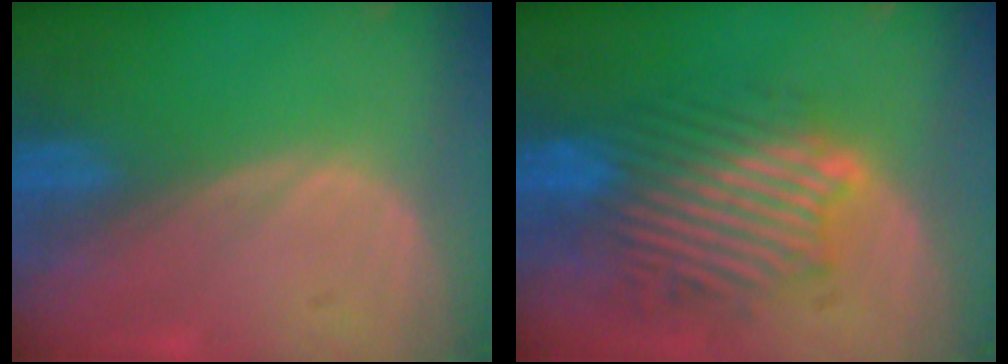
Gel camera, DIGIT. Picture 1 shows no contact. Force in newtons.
{"total": 9.8, "press": 9.5, "slide": 2.1}